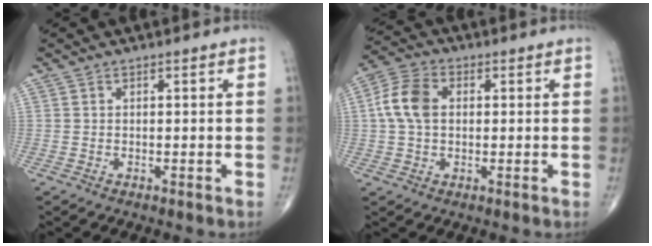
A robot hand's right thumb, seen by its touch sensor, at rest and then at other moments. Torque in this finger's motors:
{"motor_torque": [0.46, 1.03, 0.74, -0.19, 0.06]}